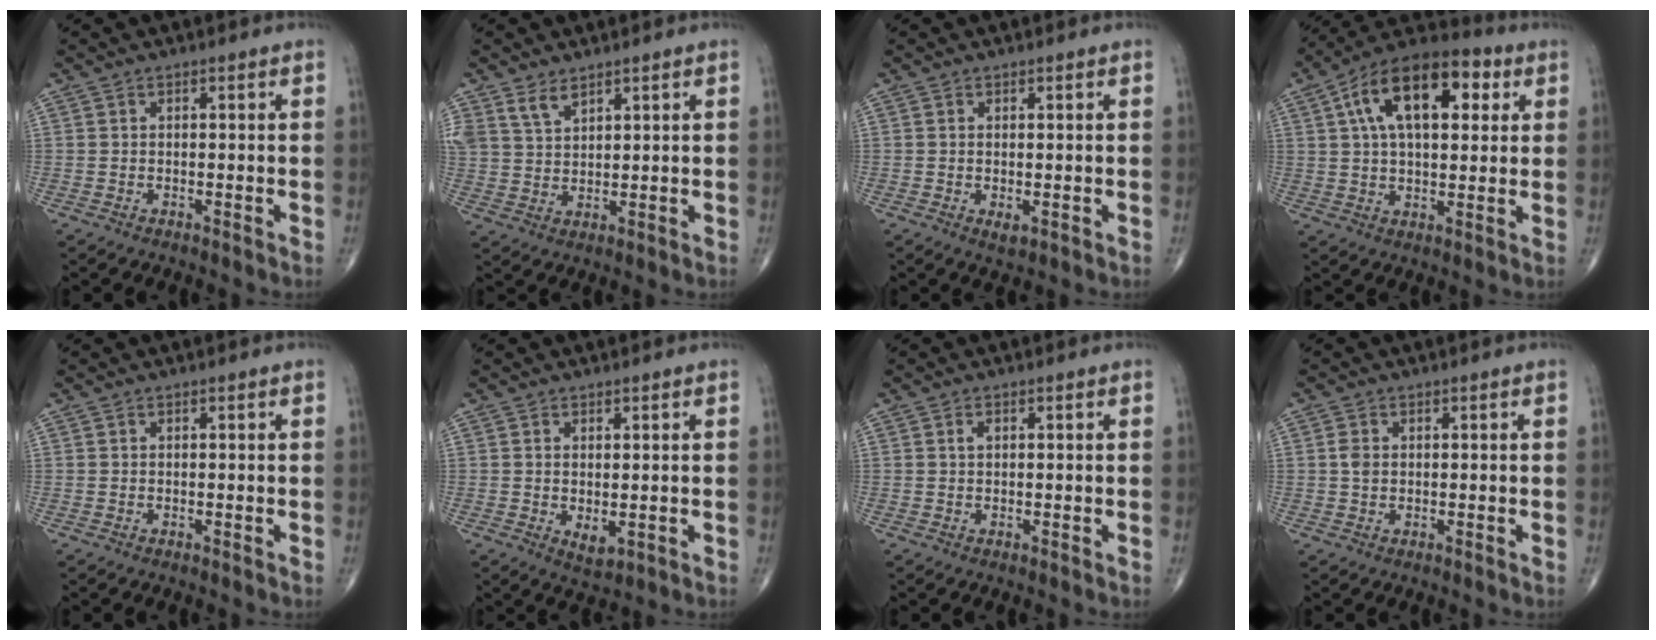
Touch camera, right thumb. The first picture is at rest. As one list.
[{"total": 4.8, "force": [3.5, 2.5, 2.2], "torque": [-0.034, -0.017, 0.076]}, {"total": 1.6, "force": [-0.3, 0.8, 1.4], "torque": [-0.021, -0.004, 0.000]}, {"total": 19.0, "force": [6.1, 9.8, 15.1], "torque": [-0.228, 0.016, 0.091]}, {"total": 0.0}, {"total": 3.1, "force": [-0.3, 1.6, 2.6], "torque": [-0.034, -0.009, 0.004]}, {"total": 1.0, "force": [0.3, 0.6, 0.7], "torque": [-0.014, 0.004, 0.006]}, {"total": 1.8, "force": [0.2, 1.4, 1.2], "torque": [-0.018, 0.001, 0.003]}]